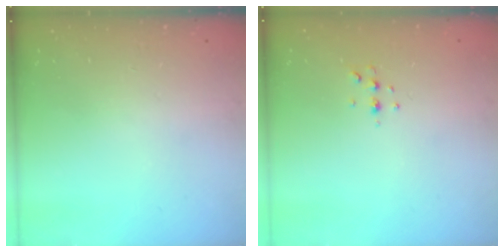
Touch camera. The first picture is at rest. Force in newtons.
{"total": 3.7, "press": 3.6, "slide": 0.7}